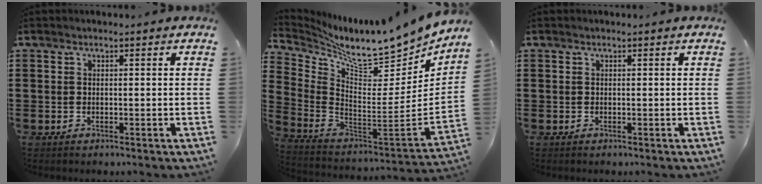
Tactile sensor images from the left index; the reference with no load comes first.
{"total": 8.5, "force": [7.4, 0.8, 4.0], "torque": [-0.101, -0.075, 0.118]}
{"total": 0.0}